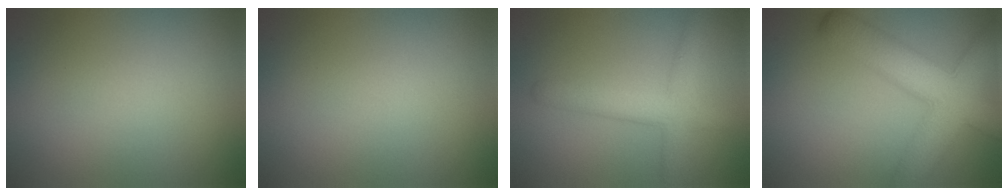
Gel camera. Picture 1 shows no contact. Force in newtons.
{"total": 0.0}
{"total": 3.9, "press": 3.9, "slide": 0.1}
{"total": 9.0, "press": 9.0, "slide": 0.4}